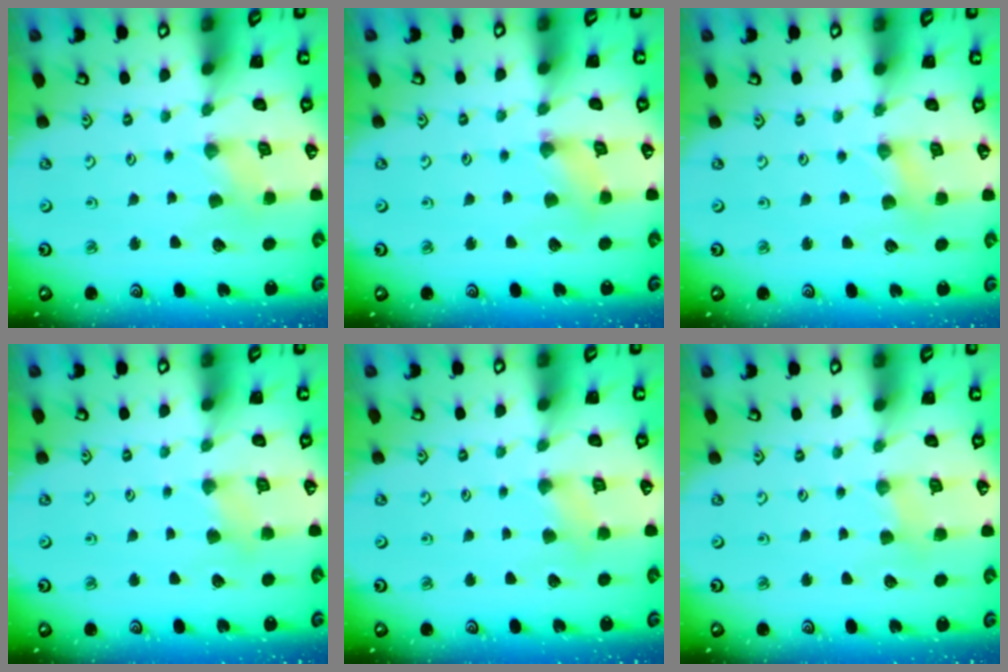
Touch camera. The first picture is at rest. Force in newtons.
{"total": 1.5, "press": 1.4, "slide": 0.3}
{"total": 1.5, "press": 1.5, "slide": 0.3}
{"total": 2.8, "press": 2.8, "slide": 0.4}
{"total": 4.4, "press": 4.3, "slide": 0.5}
{"total": 1.9, "press": 1.8, "slide": 0.4}